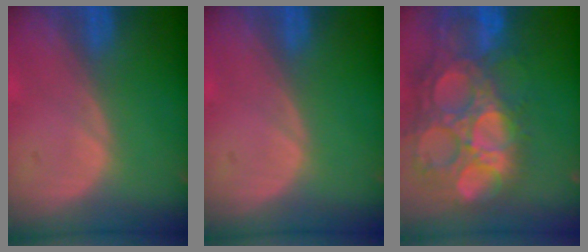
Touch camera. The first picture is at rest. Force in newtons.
{"total": 0.0}
{"total": 15.4, "press": 12.8, "slide": 8.7}